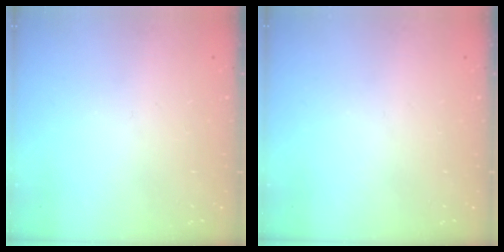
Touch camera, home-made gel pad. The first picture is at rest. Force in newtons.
{"total": 0.0}